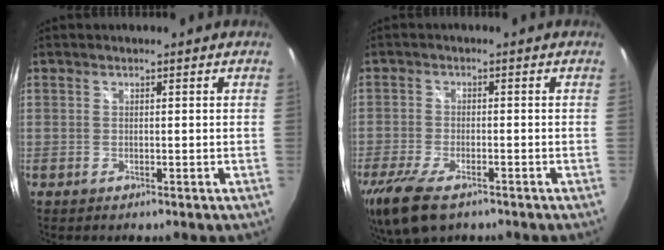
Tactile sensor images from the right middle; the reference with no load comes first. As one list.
[{"total": 10.1, "force": [-6.7, 3.9, 6.4], "torque": [-0.158, -0.032, -0.123]}]